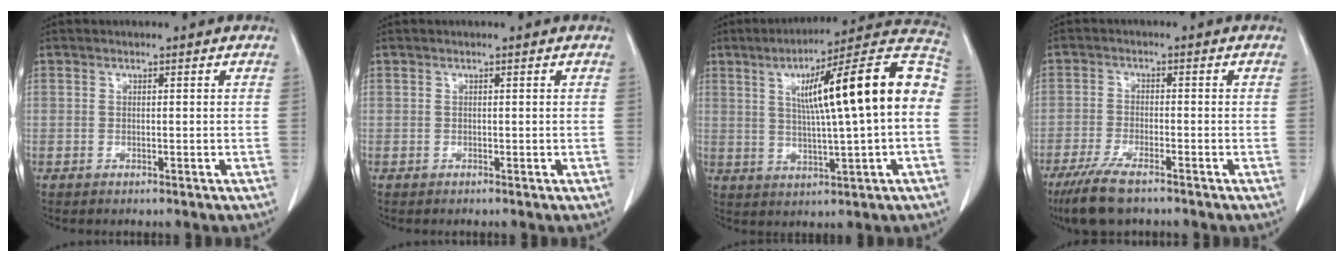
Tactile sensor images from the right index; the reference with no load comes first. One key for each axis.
{"total": 0.0}
{"total": 18.8, "fx": 2.5, "fy": 1.1, "fz": 18.7, "tx": -0.268, "ty": 0.034, "tz": 0.028}
{"total": 7.3, "fx": -5.4, "fy": 1.3, "fz": 4.8, "tx": -0.095, "ty": -0.018, "tz": -0.095}